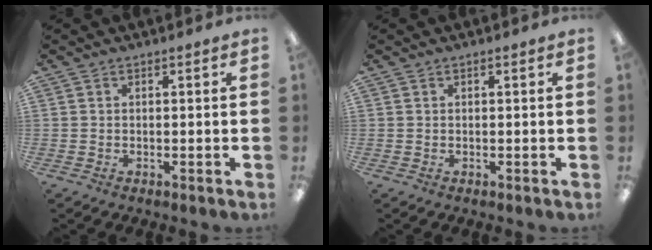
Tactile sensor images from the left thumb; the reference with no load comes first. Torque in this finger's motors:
{"motor_torque": [-0.14, -0.03, -0.20, 0.08, 0.00]}